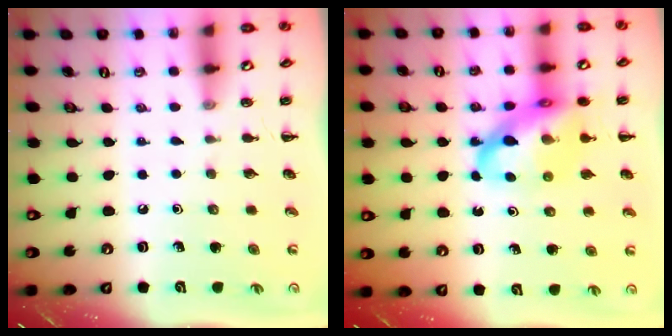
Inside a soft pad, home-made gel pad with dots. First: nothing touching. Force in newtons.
{"total": 16.2, "press": 15.7, "slide": 4.0}